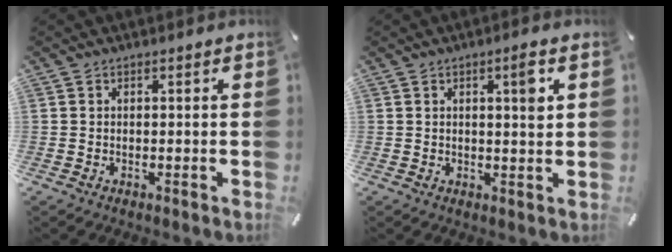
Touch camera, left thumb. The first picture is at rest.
{"total": 4.5, "force": [1.5, 0.8, 4.2], "torque": [-0.059, -0.008, 0.017]}